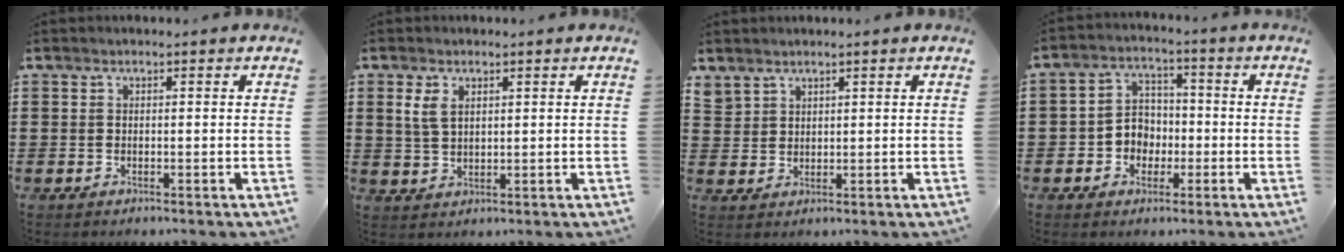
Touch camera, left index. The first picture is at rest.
{"total": 3.1, "force": [1.4, 1.9, 2.1], "torque": [-0.048, 0.008, 0.025]}
{"total": 2.3, "force": [2.1, 1.0, -0.2], "torque": [-0.003, 0.000, 0.042]}
{"total": 4.8, "force": [-1.8, 4.2, 1.5], "torque": [-0.041, 0.015, -0.037]}